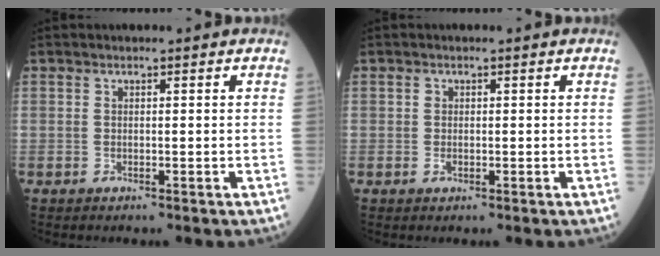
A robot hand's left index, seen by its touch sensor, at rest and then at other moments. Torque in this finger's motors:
{"motor_torque": [0.31, 0.28, 0.00, 0.00]}